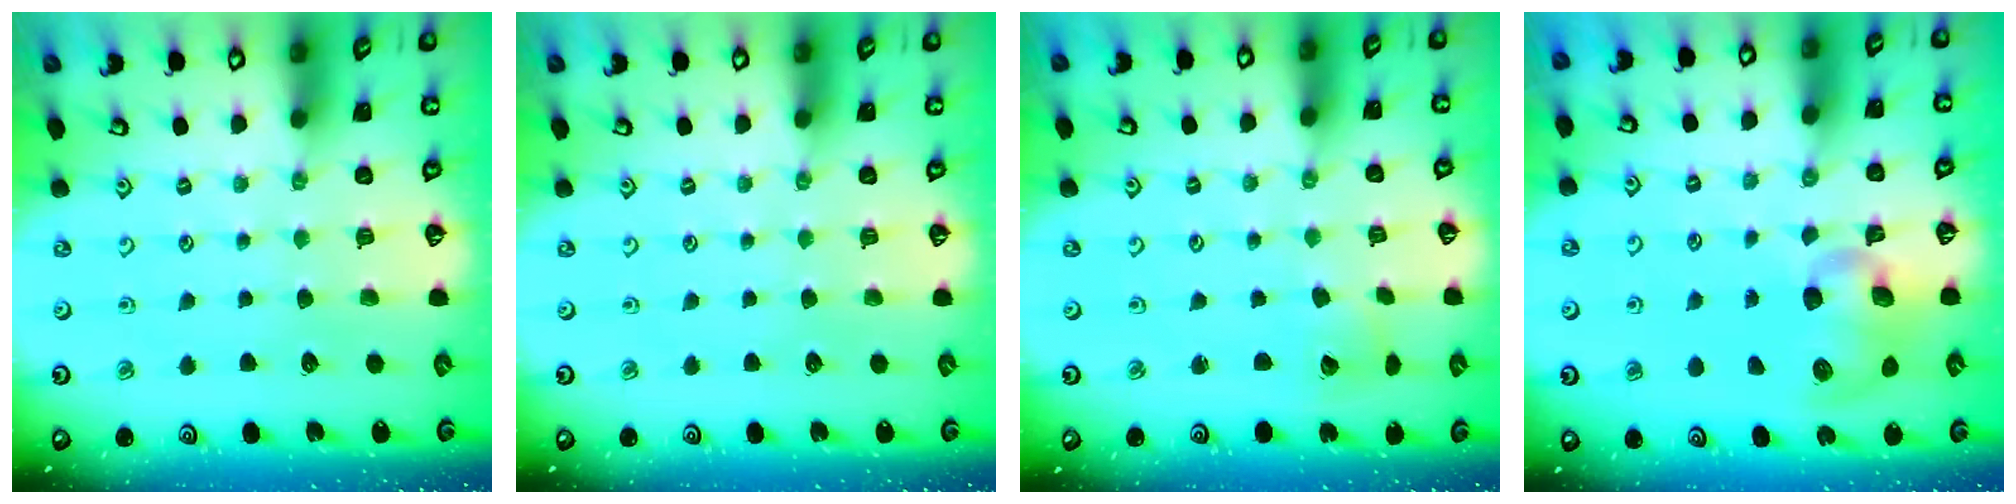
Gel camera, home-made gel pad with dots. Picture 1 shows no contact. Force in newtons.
{"total": 0.0}
{"total": 2.1, "press": 2.1, "slide": 0.3}
{"total": 10.6, "press": 10.5, "slide": 1.7}